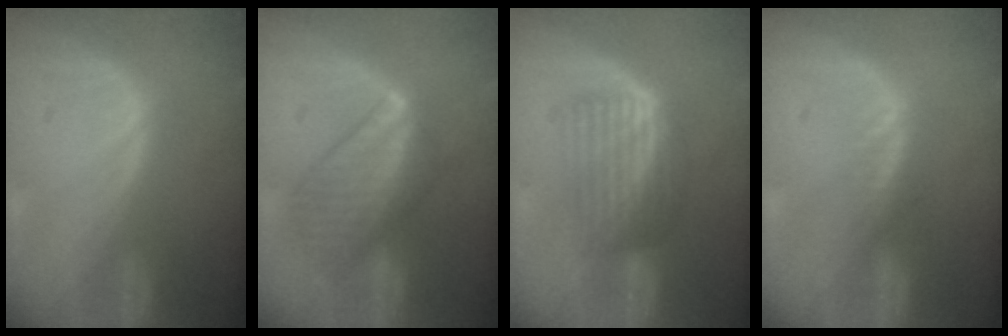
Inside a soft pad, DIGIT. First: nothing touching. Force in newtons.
{"total": 7.9, "press": 7.9, "slide": 0.3}
{"total": 6.9, "press": 5.9, "slide": 3.6}
{"total": 1.4, "press": 1.3, "slide": 0.2}